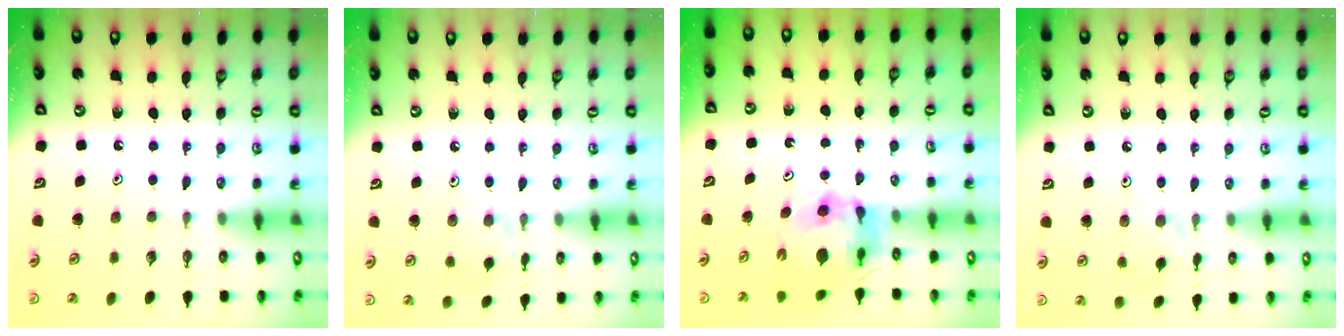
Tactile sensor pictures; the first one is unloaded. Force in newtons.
{"total": 2.4, "press": 2.4, "slide": 0.5}
{"total": 10.0, "press": 10.0, "slide": 1.0}
{"total": 2.5, "press": 2.5, "slide": 0.4}